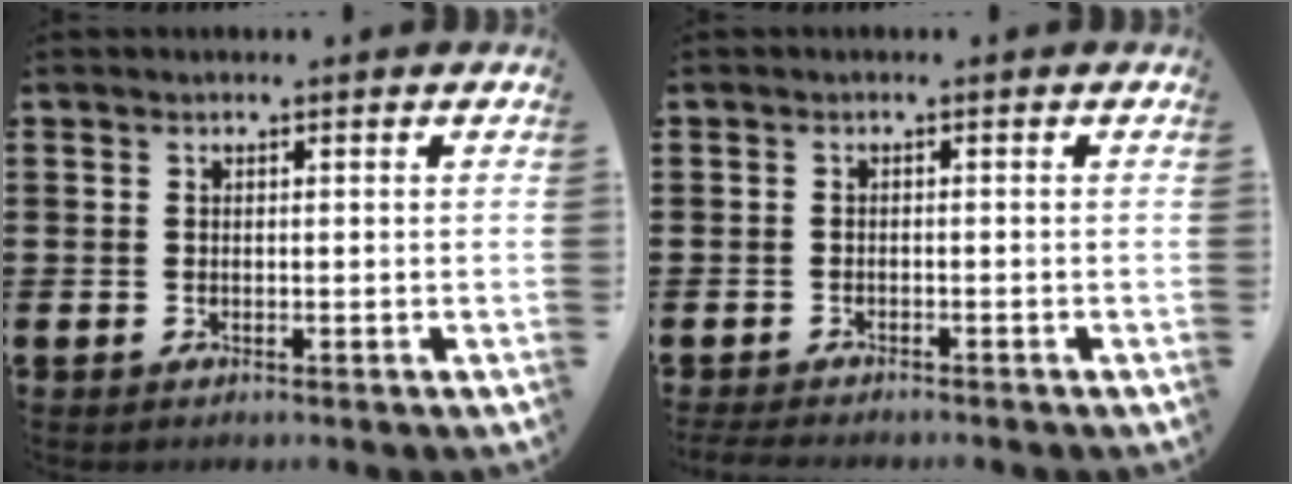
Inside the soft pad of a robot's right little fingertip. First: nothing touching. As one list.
[{"total": 1.1, "force": [-1.0, 0.1, 0.2], "torque": [-0.007, 0.000, -0.021]}]